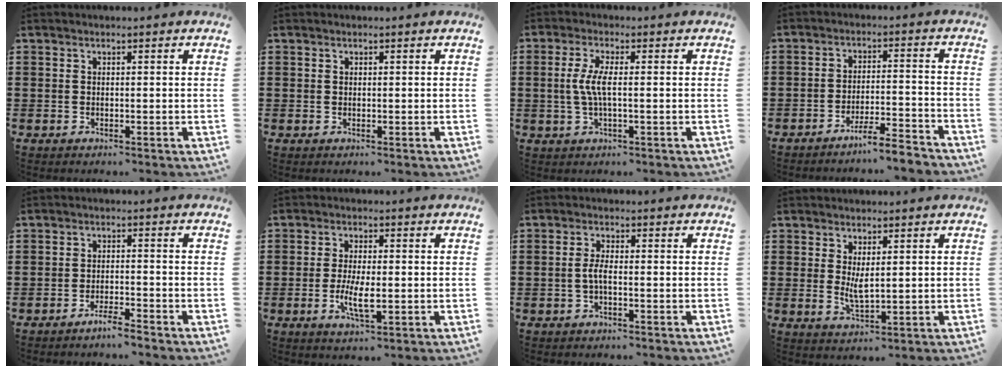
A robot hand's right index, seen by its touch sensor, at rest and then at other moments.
{"total": 0.0}
{"total": 4.2, "force": [-0.2, 0.7, 4.2], "torque": [-0.098, -0.009, -0.013]}
{"total": 5.2, "force": [-4.8, -0.2, 2.0], "torque": [-0.039, -0.010, -0.093]}
{"total": 2.5, "force": [-2.4, -0.1, 0.7], "torque": [-0.012, 0.003, -0.046]}
{"total": 5.7, "force": [-1.0, 1.8, 5.4], "torque": [-0.104, -0.002, -0.019]}
{"total": 2.4, "force": [-0.7, 0.4, 2.3], "torque": [-0.057, -0.004, -0.018]}
{"total": 3.2, "force": [0.7, 1.2, 2.9], "torque": [-0.049, -0.003, 0.011]}